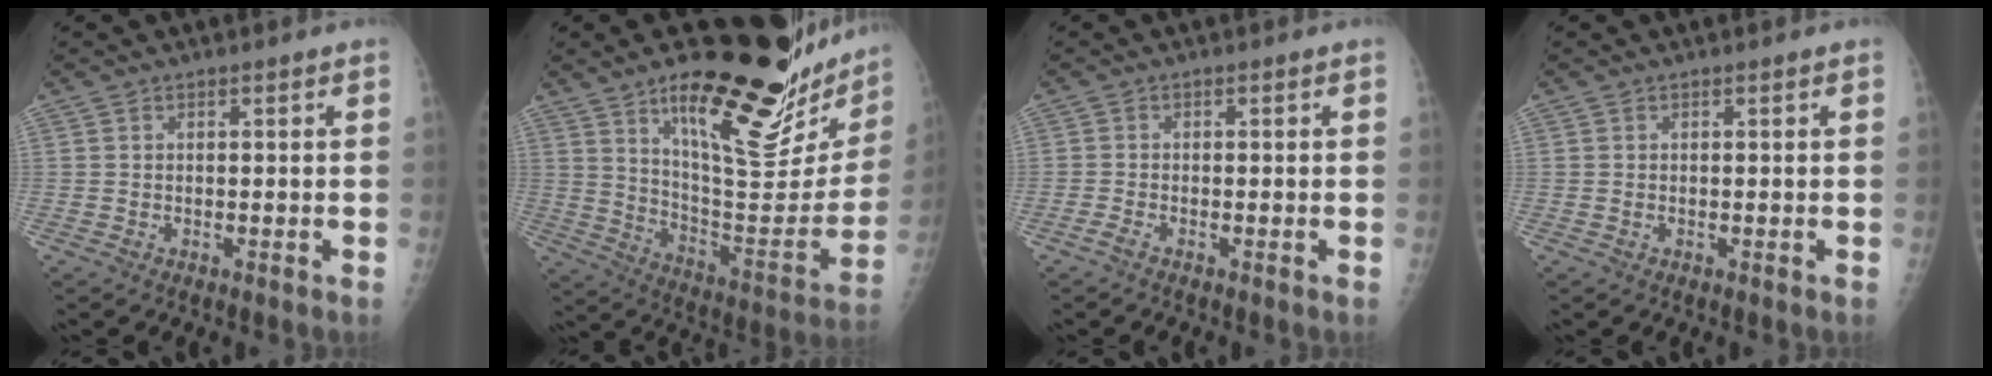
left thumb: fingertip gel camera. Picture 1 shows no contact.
{"total": 30.3, "force": [17.9, 9.5, 22.5], "torque": [-0.281, -0.076, 0.278]}
{"total": 1.2, "force": [-0.9, 0.1, 0.7], "torque": [-0.016, -0.003, -0.024]}
{"total": 0.0}